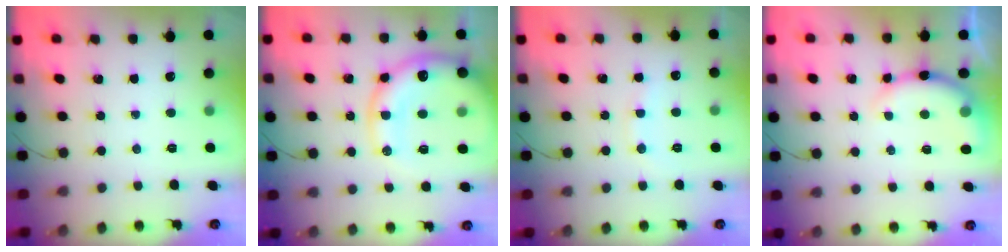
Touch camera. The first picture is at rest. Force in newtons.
{"total": 19.5, "press": 19.1, "slide": 4.0}
{"total": 7.7, "press": 7.5, "slide": 1.6}
{"total": 8.2, "press": 8.0, "slide": 1.6}